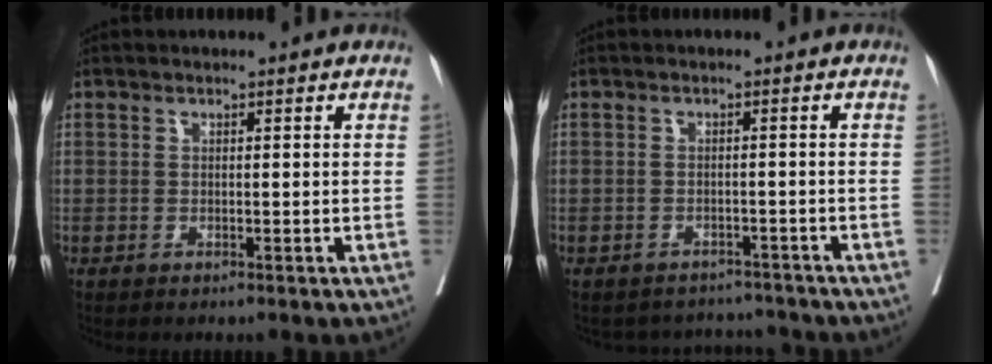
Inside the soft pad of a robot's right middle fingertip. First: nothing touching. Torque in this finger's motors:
{"motor_torque": [0.02, -0.12, 0.00, 0.00]}